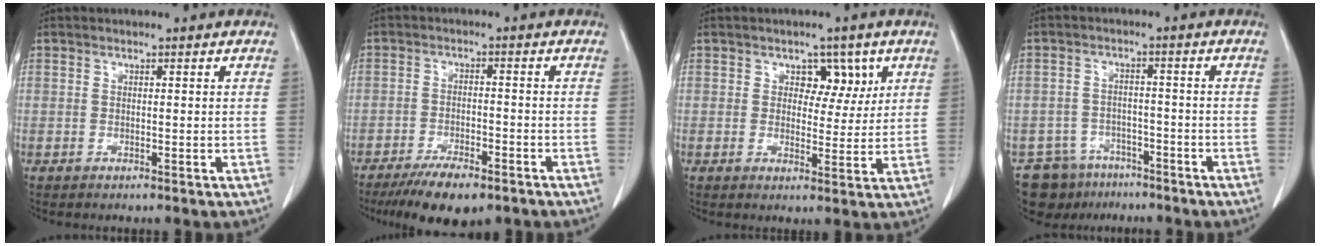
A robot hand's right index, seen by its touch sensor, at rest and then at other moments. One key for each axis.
{"total": 8.4, "fx": -6.2, "fy": 2.5, "fz": 5.1, "tx": -0.082, "ty": -0.011, "tz": -0.100}
{"total": 4.6, "fx": 2.0, "fy": 3.1, "fz": 2.6, "tx": -0.023, "ty": 0.006, "tz": 0.030}
{"total": 7.9, "fx": -5.9, "fy": 5.2, "fz": 0.3, "tx": 0.001, "ty": 0.021, "tz": -0.092}